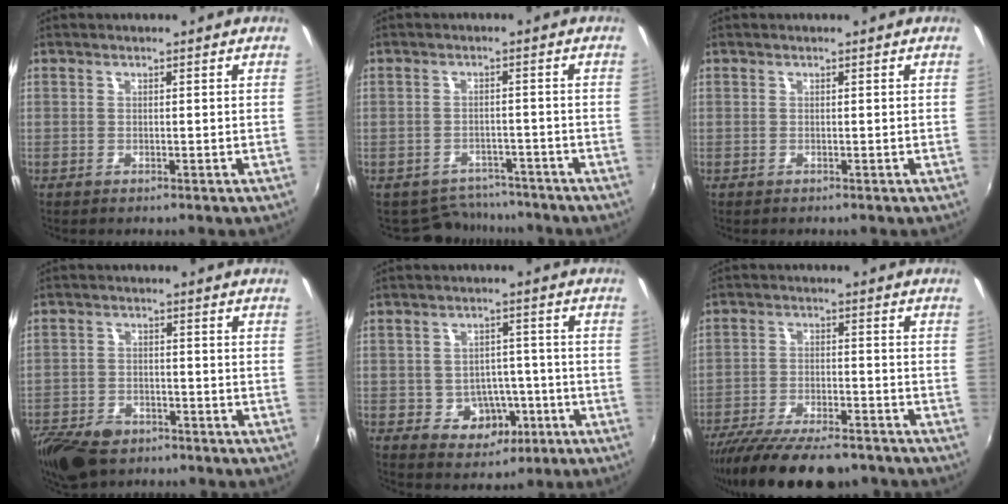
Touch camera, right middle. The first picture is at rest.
{"total": 6.6, "force": [-5.7, 3.3, 0.3], "torque": [-0.016, 0.014, -0.077]}
{"total": 0.0}
{"total": 12.2, "force": [-8.5, 6.6, 5.8], "torque": [-0.156, -0.024, -0.150]}
{"total": 7.9, "force": [-2.8, 6.5, 3.5], "torque": [-0.065, 0.016, -0.020]}
{"total": 16.4, "force": [-13.5, 4.6, 8.2], "torque": [-0.169, -0.035, -0.214]}